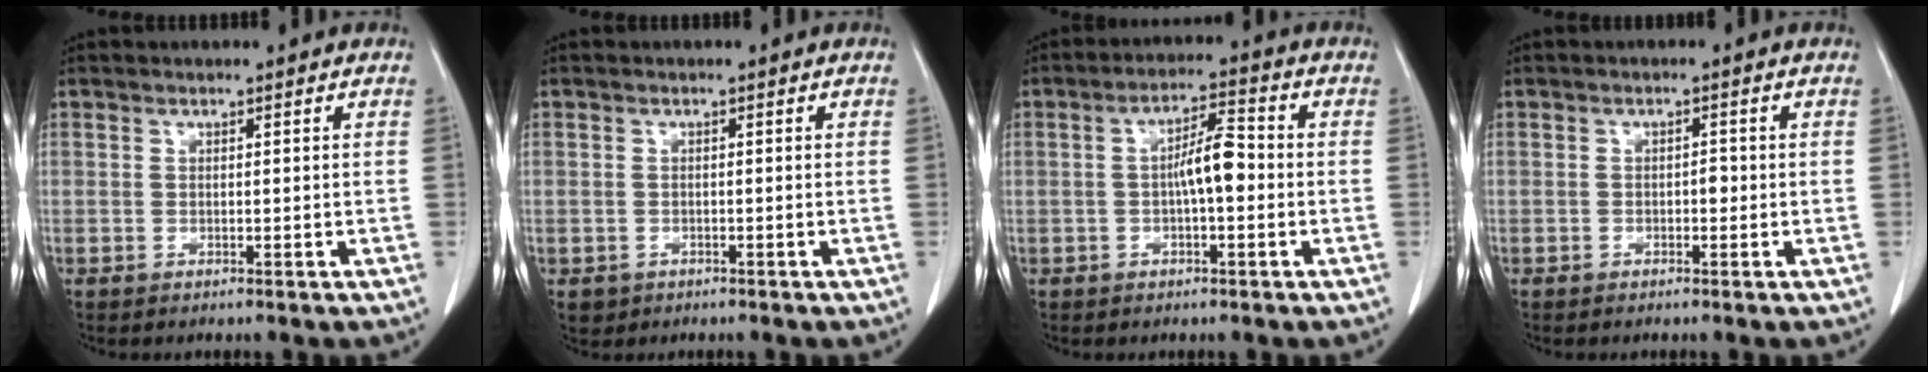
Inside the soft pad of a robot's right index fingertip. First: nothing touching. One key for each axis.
{"total": 1.9, "fx": -0.9, "fy": 1.7, "fz": 0.2, "tx": -0.005, "ty": 0.003, "tz": -0.009}
{"total": 5.7, "fx": -0.6, "fy": 1.3, "fz": 5.5, "tx": -0.097, "ty": 0.017, "tz": -0.013}
{"total": 1.2, "fx": -0.4, "fy": 0.6, "fz": 1.0, "tx": -0.011, "ty": 0.004, "tz": -0.008}